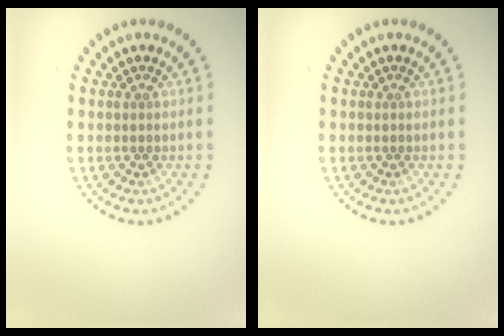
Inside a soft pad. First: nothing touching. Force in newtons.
{"total": 0.0}